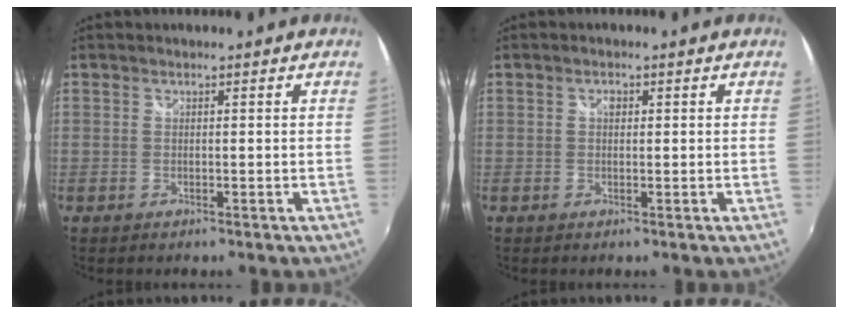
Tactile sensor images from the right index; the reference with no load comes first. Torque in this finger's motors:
{"motor_torque": [0.35, 0.02, 0.16, 0.03]}